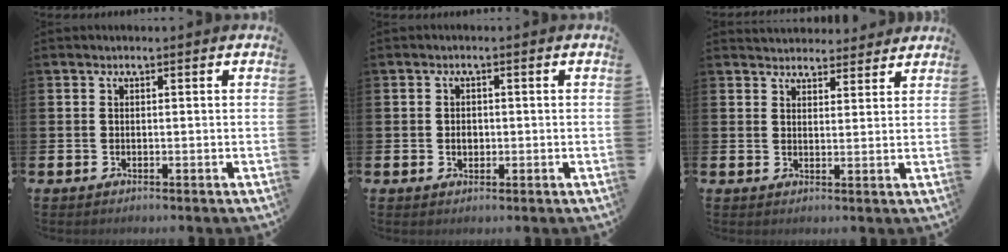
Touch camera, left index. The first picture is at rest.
{"total": 1.7, "force": [-0.1, 1.3, 1.0], "torque": [-0.009, 0.004, -0.007]}
{"total": 3.7, "force": [3.5, 1.1, -0.1], "torque": [0.002, -0.018, 0.063]}